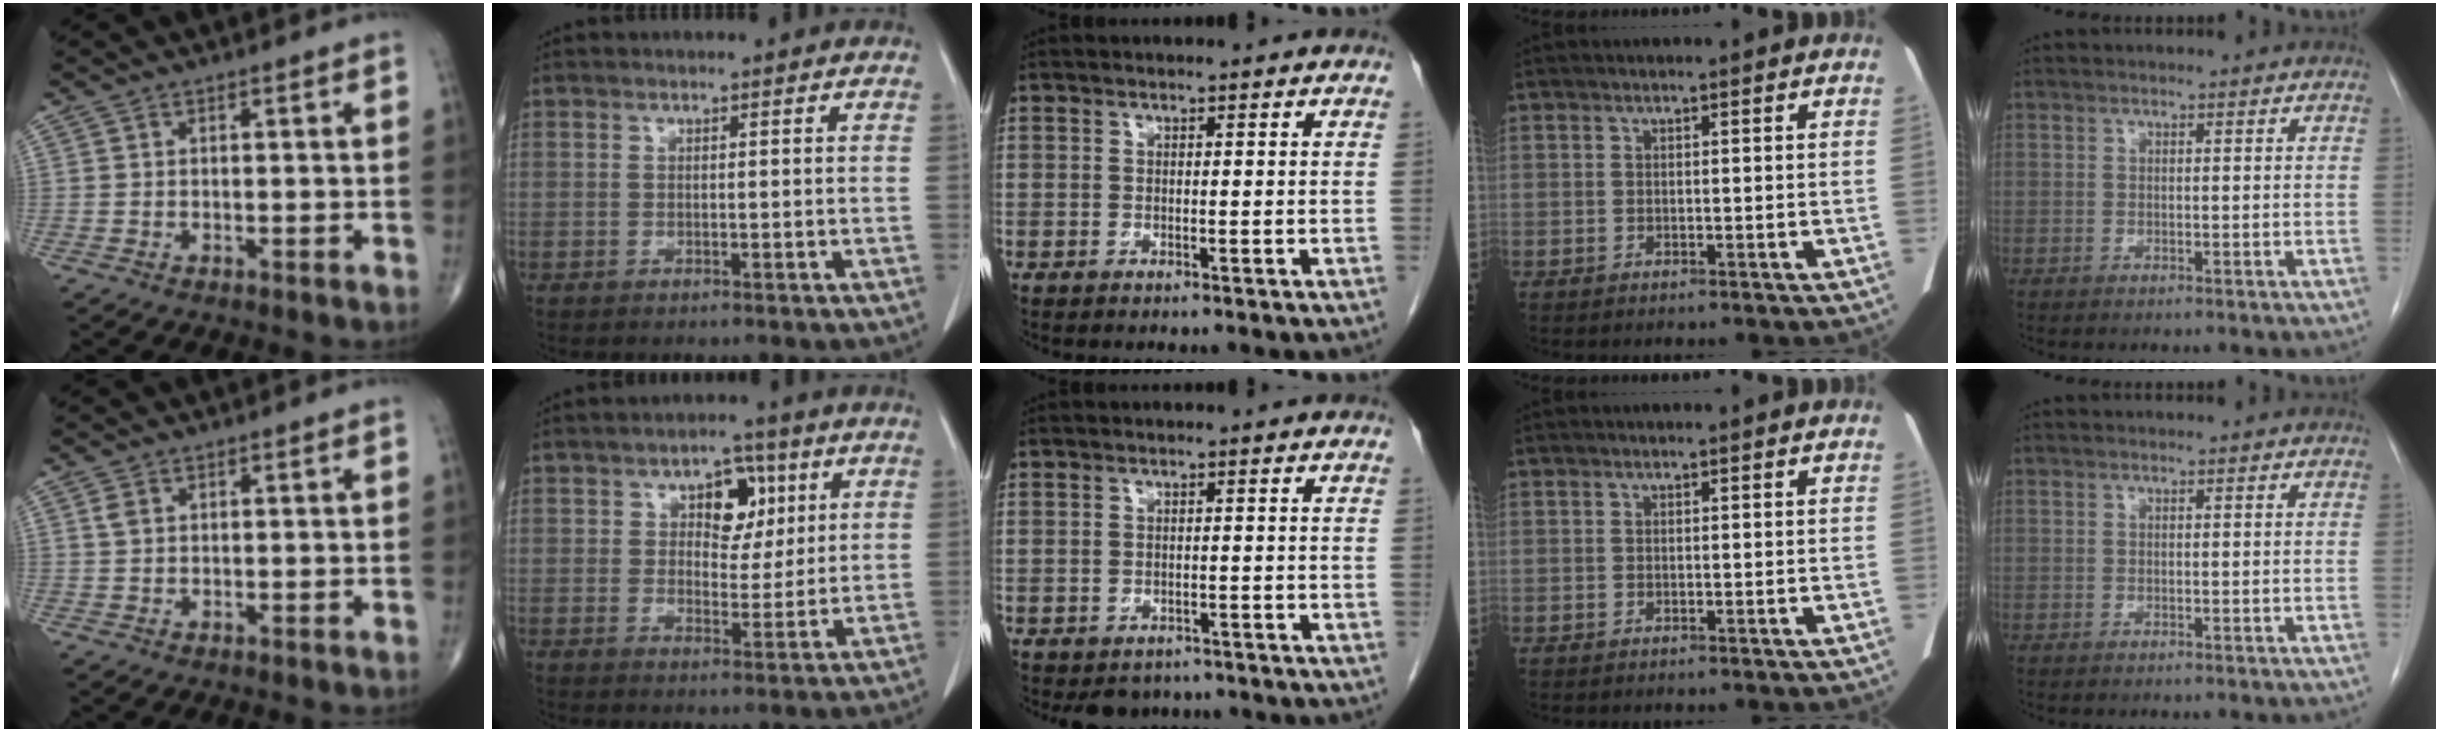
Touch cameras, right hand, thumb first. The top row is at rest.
{"thumb": {"total": 1.4, "force": [0.5, 1.0, 0.8], "torque": [-0.018, 0.003, 0.013]}, "index": {"total": 6.6, "force": [2.5, 3.8, 4.8], "torque": [-0.062, 0.014, 0.039]}, "middle": {"total": 3.6, "force": [-2.8, 2.2, 0.6], "torque": [-0.002, 0.004, -0.036]}}